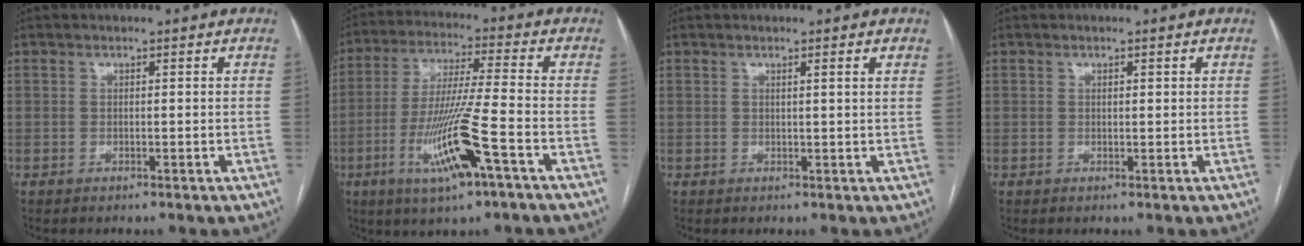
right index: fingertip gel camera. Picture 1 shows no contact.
{"total": 13.4, "force": [-5.4, 0.0, 12.2], "torque": [-0.249, -0.016, -0.099]}
{"total": 1.5, "force": [1.0, -0.2, 1.1], "torque": [-0.018, 0.003, 0.012]}
{"total": 0.6, "force": [0.3, 0.2, 0.5], "torque": [-0.008, 0.000, 0.004]}